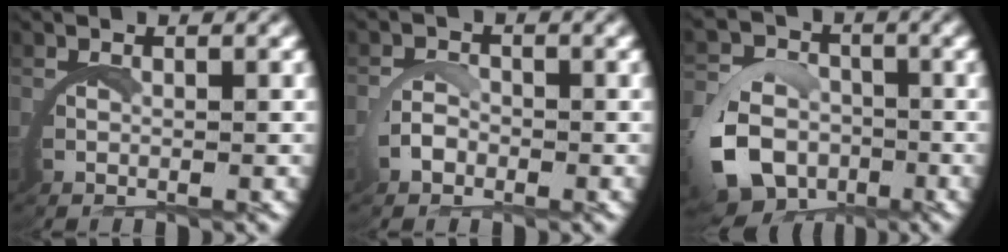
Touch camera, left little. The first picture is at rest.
{"total": 0.8, "force": [-0.2, 0.6, 0.4], "torque": [-0.013, -0.001, -0.010]}
{"total": 10.4, "force": [-4.1, 9.1, 3.0], "torque": [-0.074, -0.041, -0.073]}